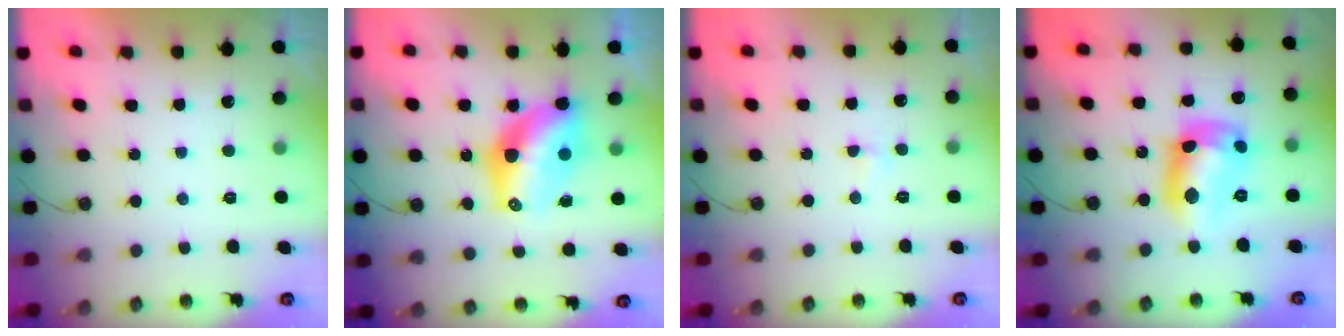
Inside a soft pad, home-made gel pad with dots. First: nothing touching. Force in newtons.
{"total": 10.6, "press": 10.6, "slide": 0.7}
{"total": 2.8, "press": 2.8, "slide": 0.5}
{"total": 13.6, "press": 13.6, "slide": 0.9}